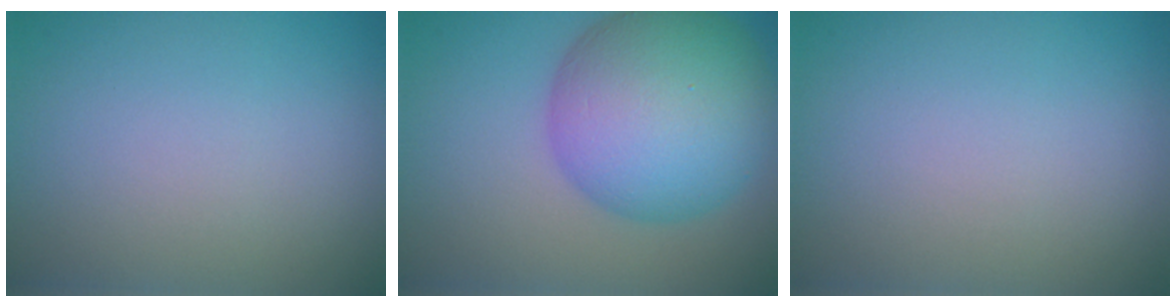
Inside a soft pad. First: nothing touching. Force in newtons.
{"total": 11.1, "press": 11.1, "slide": 0.3}
{"total": 0.0}